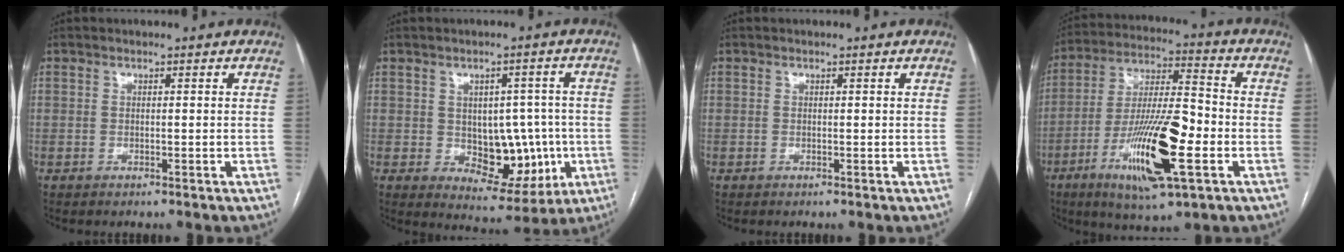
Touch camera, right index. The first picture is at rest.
{"total": 10.1, "force": [-1.1, 6.3, 7.8], "torque": [-0.092, 0.014, 0.004]}
{"total": 0.0}
{"total": 17.5, "force": [-6.1, 3.1, 16.2], "torque": [-0.306, -0.012, -0.101]}